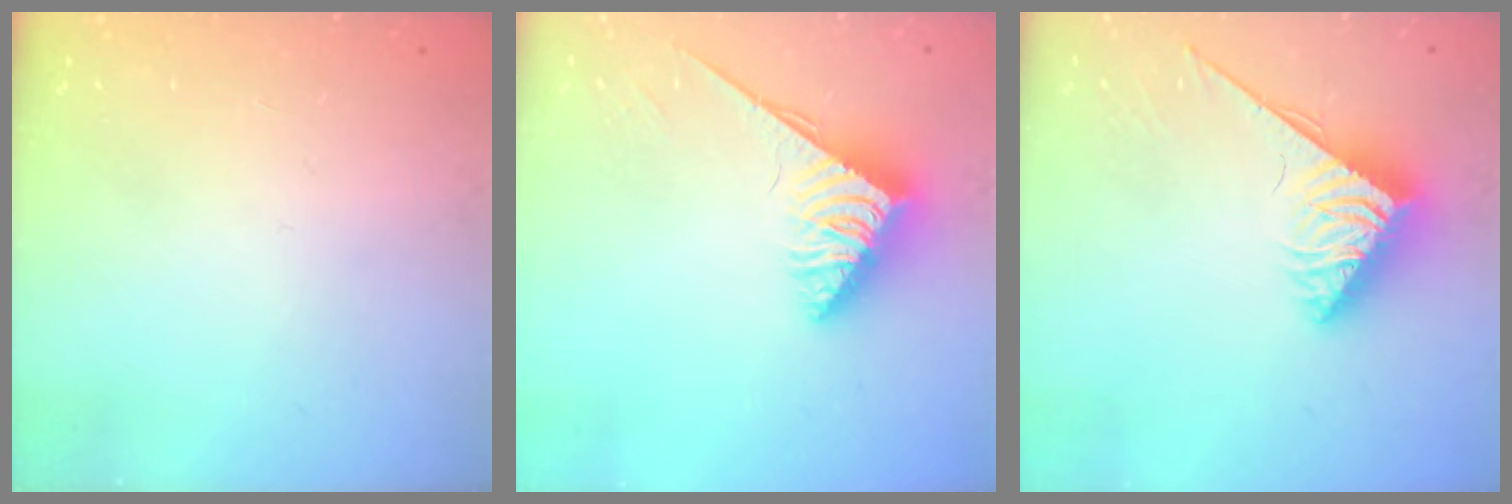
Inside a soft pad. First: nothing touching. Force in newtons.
{"total": 3.7, "press": 3.6, "slide": 0.6}
{"total": 3.9, "press": 3.9, "slide": 0.5}